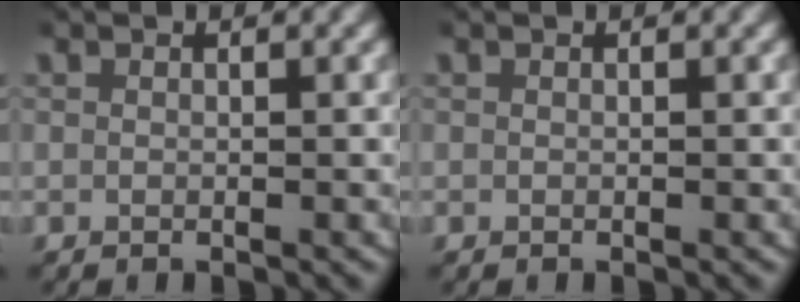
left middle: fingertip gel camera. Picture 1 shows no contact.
{"total": 0.0}